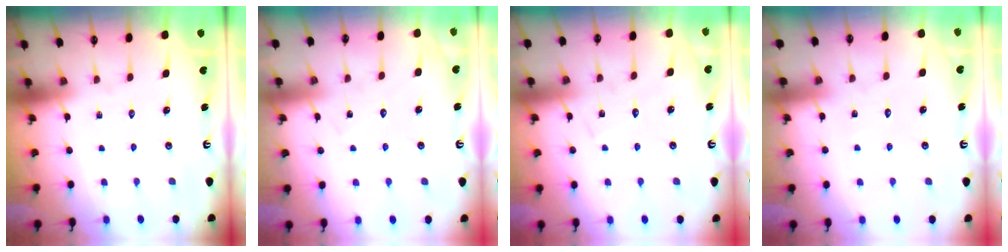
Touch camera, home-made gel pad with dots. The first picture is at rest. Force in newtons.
{"total": 6.7, "press": 6.6, "slide": 0.6}
{"total": 5.5, "press": 5.5, "slide": 0.4}
{"total": 2.2, "press": 2.2, "slide": 0.2}